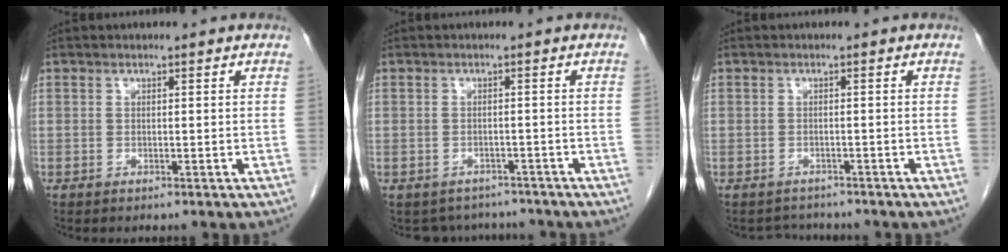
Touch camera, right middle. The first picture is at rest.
{"total": 5.3, "force": [-4.8, 2.2, -0.1], "torque": [0.005, 0.009, -0.058]}
{"total": 2.5, "force": [-2.3, 0.7, -0.4], "torque": [0.002, -0.006, -0.035]}